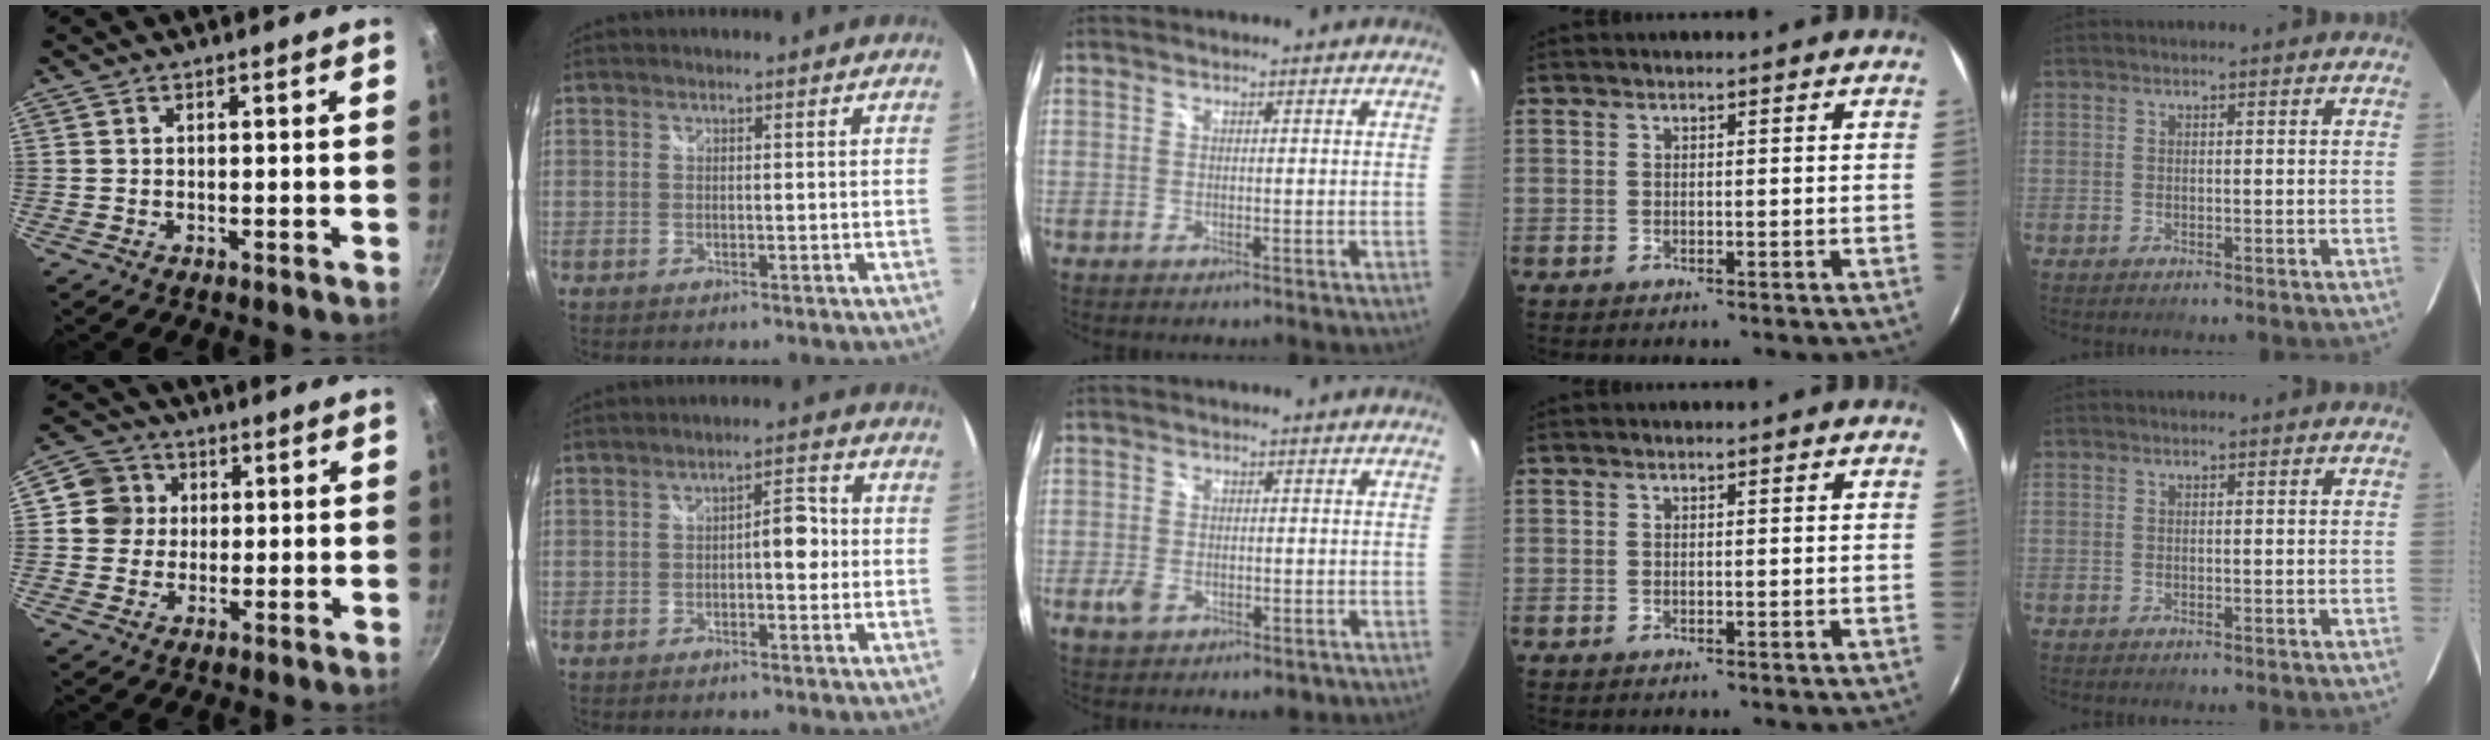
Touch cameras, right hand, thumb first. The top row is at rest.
{"thumb": {"total": 6.5, "force": [1.2, 6.2, 1.6], "torque": [0.012, 0.008, 0.007]}, "index": {"total": 4.1, "force": [-0.4, 1.8, 3.7], "torque": [-0.055, 0.010, -0.007]}, "middle": {"total": 4.7, "force": [-1.9, 3.0, 3.1], "torque": [-0.063, -0.009, -0.029]}}